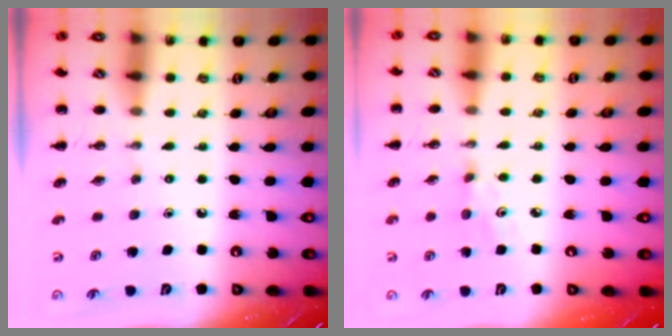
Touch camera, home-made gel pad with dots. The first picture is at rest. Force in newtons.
{"total": 2.8, "press": 2.7, "slide": 0.7}